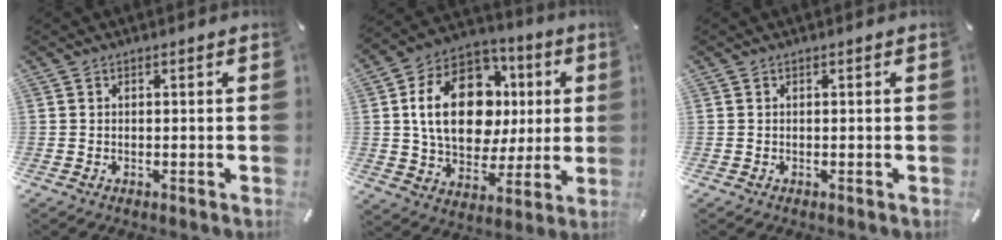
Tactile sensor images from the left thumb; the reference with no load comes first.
{"total": 20.9, "force": [3.4, 14.9, 14.3], "torque": [-0.253, 0.003, 0.063]}
{"total": 0.0}